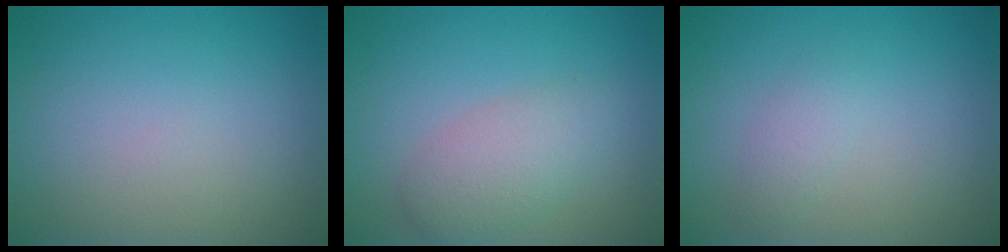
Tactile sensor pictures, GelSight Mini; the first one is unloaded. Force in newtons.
{"total": 3.5, "press": 3.5, "slide": 0.2}
{"total": 1.3, "press": 1.3, "slide": 0.0}